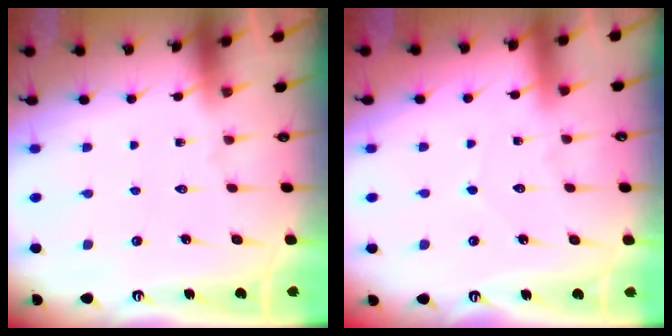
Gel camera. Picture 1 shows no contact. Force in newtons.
{"total": 2.8, "press": 2.7, "slide": 0.4}